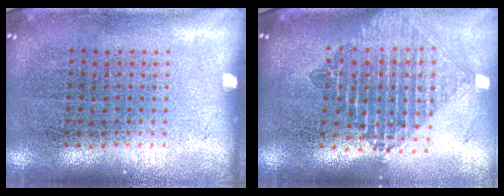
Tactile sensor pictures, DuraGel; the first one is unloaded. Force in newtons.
{"total": 2.2, "press": 1.7, "slide": 1.4}